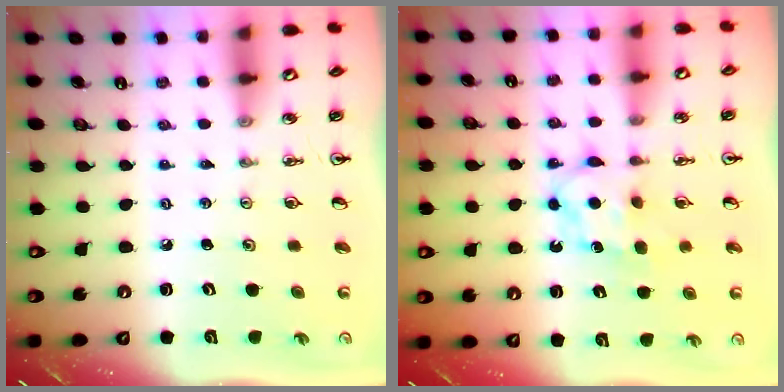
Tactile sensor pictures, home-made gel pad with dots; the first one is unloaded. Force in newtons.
{"total": 6.7, "press": 6.7, "slide": 0.3}